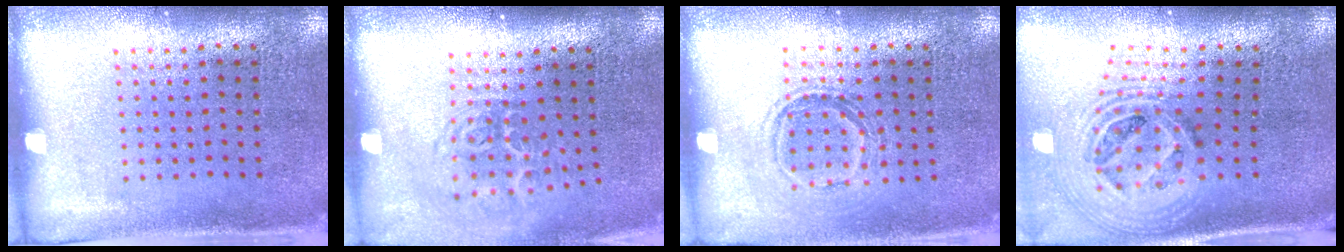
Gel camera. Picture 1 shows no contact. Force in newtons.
{"total": 1.7, "press": 1.1, "slide": 1.2}
{"total": 1.2, "press": 1.1, "slide": 0.6}
{"total": 2.2, "press": 1.7, "slide": 1.5}